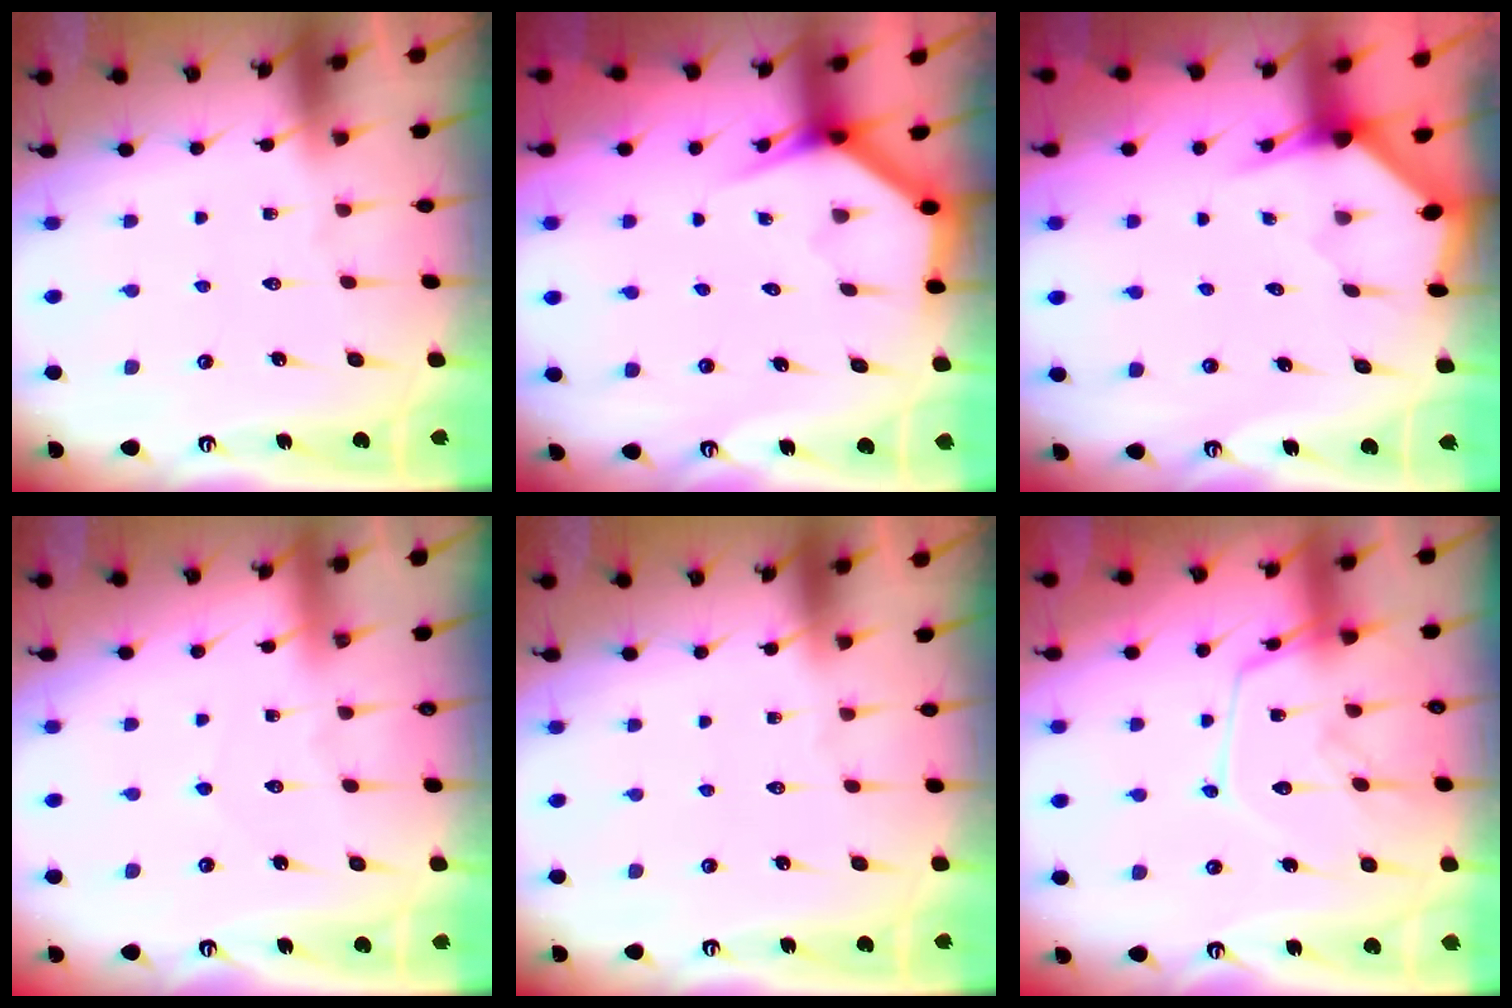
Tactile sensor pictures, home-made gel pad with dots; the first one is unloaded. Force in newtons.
{"total": 3.3, "press": 3.3, "slide": 0.3}
{"total": 3.0, "press": 3.0, "slide": 0.2}
{"total": 2.9, "press": 2.9, "slide": 0.4}
{"total": 0.0}
{"total": 14.5, "press": 14.5, "slide": 0.9}